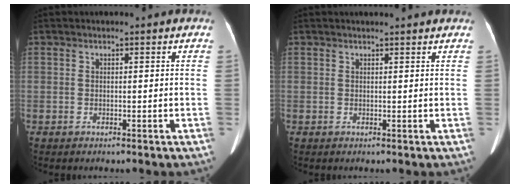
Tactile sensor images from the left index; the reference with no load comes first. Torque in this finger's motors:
{"motor_torque": [0.05, 0.12, -0.11, -0.01]}